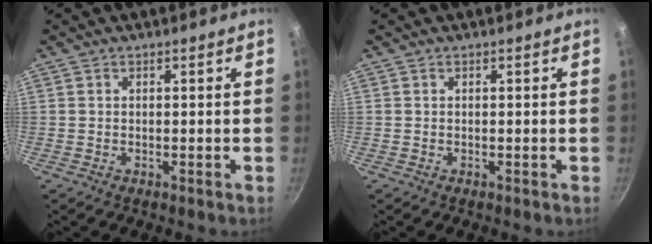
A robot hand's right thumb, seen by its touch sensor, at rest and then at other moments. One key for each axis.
{"total": 0.0}